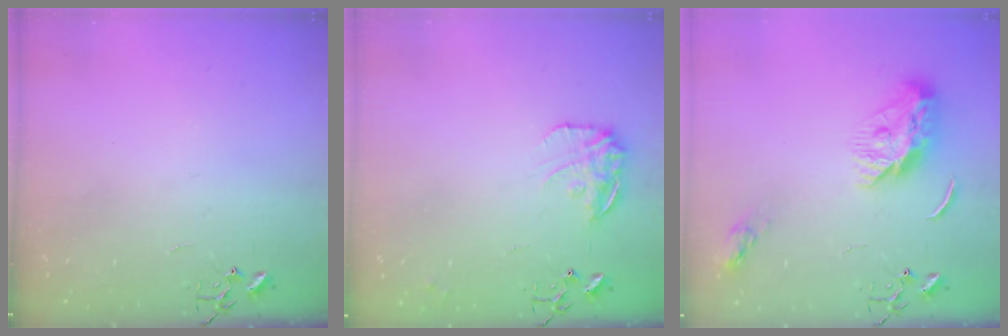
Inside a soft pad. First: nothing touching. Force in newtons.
{"total": 12.9, "press": 12.8, "slide": 0.6}
{"total": 12.7, "press": 12.7, "slide": 0.3}